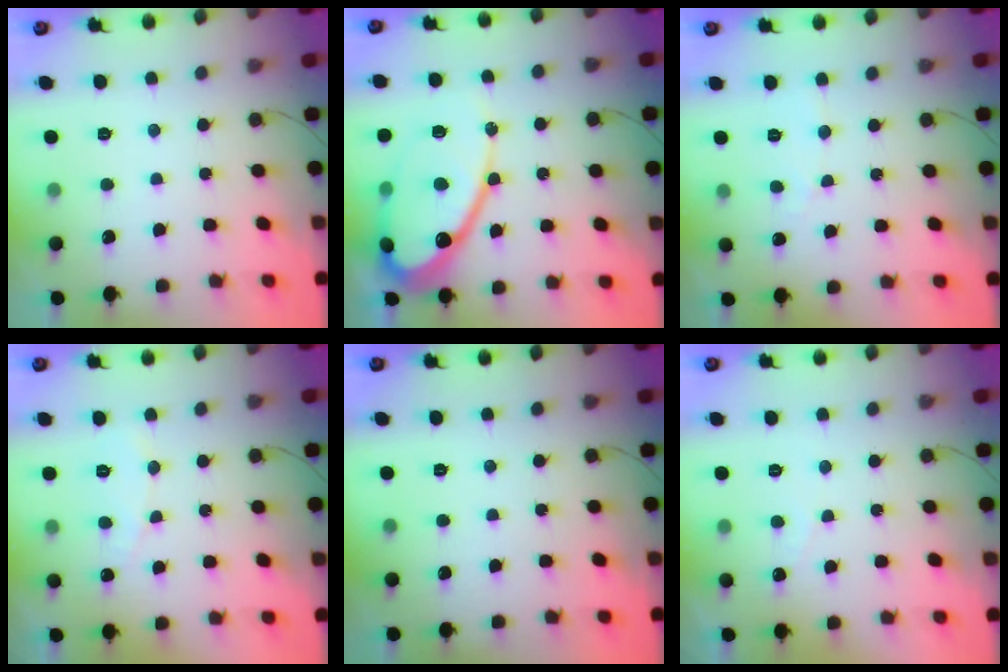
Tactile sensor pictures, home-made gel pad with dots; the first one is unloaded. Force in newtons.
{"total": 18.5, "press": 18.4, "slide": 1.9}
{"total": 2.5, "press": 2.5, "slide": 0.2}
{"total": 4.9, "press": 4.9, "slide": 0.5}
{"total": 0.0}
{"total": 1.9, "press": 1.9, "slide": 0.2}